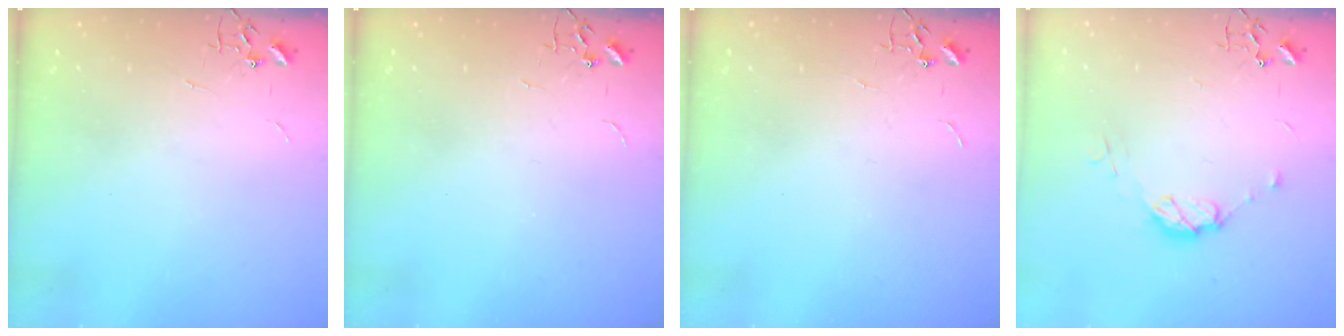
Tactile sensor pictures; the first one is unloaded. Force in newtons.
{"total": 0.0}
{"total": 0.0}
{"total": 7.7, "press": 7.7, "slide": 0.9}